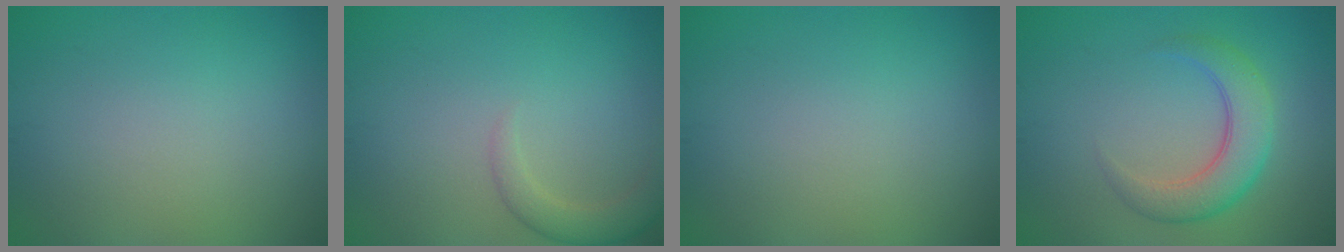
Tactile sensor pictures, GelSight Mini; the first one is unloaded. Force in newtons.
{"total": 2.5, "press": 2.5, "slide": 0.2}
{"total": 0.0}
{"total": 4.7, "press": 4.7, "slide": 0.3}